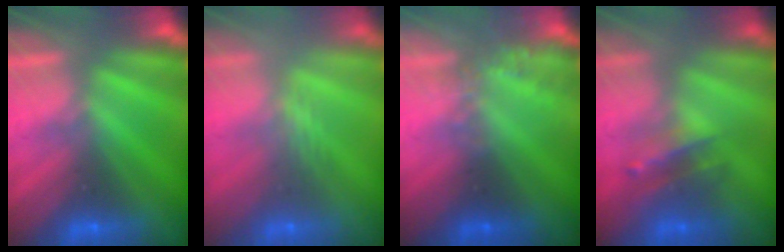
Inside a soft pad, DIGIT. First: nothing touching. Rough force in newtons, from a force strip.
{"total": 2.4}
{"total": 2.3}
{"total": 2.5}